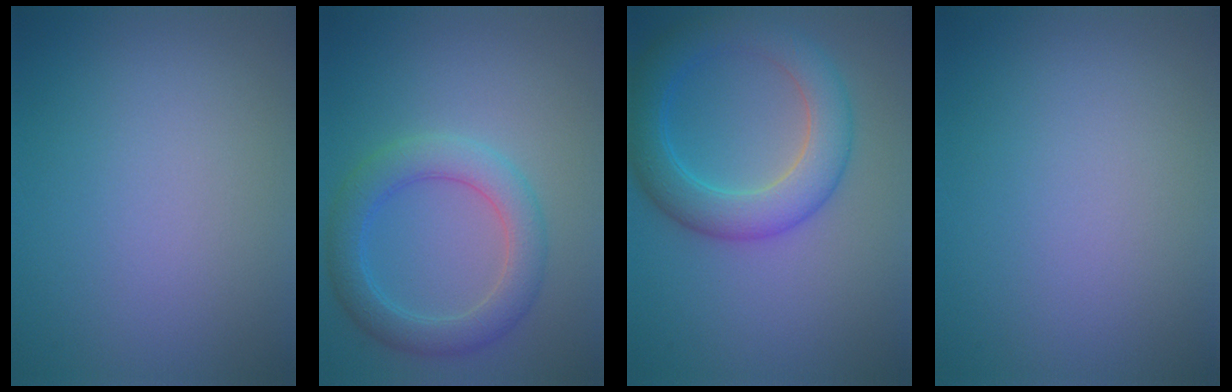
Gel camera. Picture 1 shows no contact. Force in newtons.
{"total": 3.6, "press": 3.6, "slide": 0.3}
{"total": 5.9, "press": 5.9, "slide": 0.1}
{"total": 0.0}